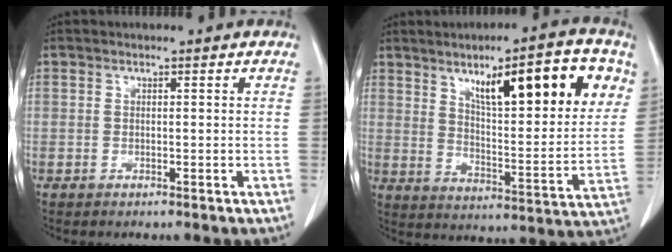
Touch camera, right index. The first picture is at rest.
{"total": 19.5, "force": [9.3, 3.8, 16.7], "torque": [-0.233, 0.008, 0.143]}